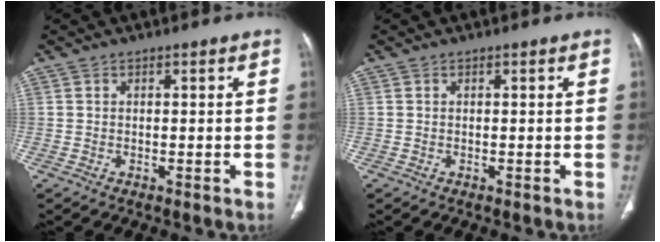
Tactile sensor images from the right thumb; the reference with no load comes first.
{"total": 0.0}